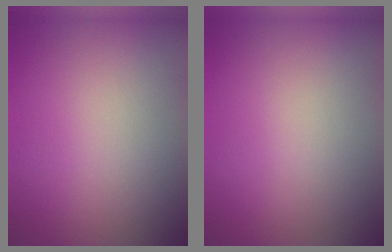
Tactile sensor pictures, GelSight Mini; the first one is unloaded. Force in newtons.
{"total": 0.0}